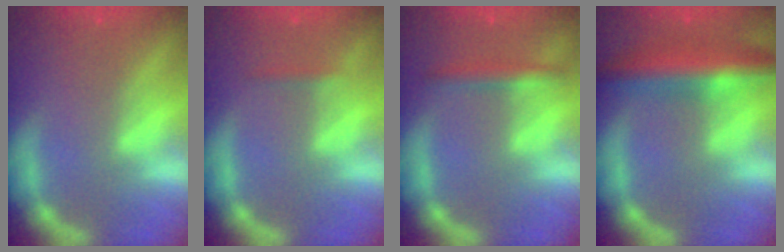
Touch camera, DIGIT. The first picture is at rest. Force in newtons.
{"total": 0.9}
{"total": 2.4}
{"total": 7.0}